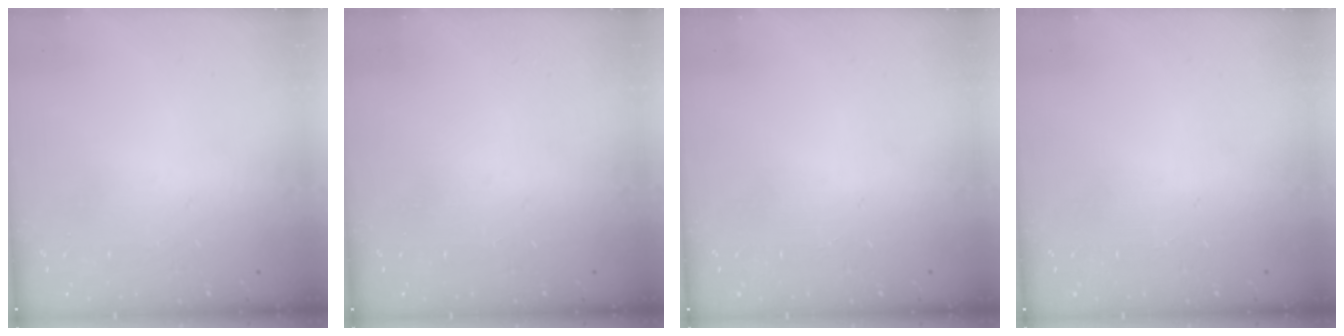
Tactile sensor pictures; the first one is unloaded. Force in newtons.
{"total": 0.0}
{"total": 0.0}
{"total": 0.0}